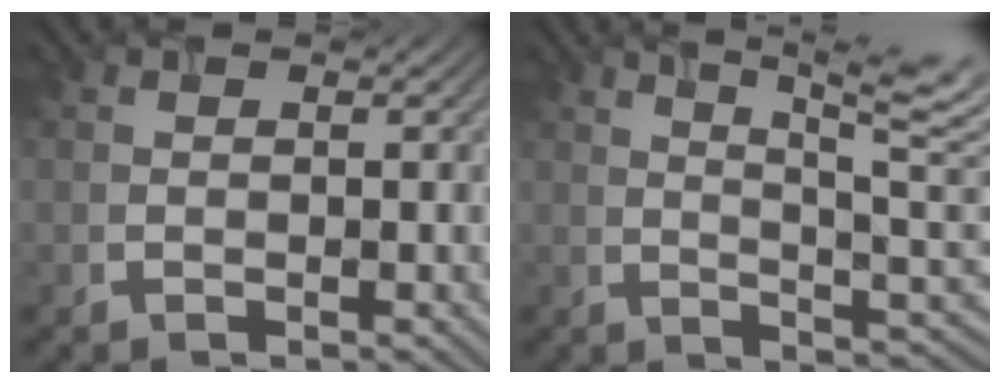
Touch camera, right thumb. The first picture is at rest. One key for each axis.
{"total": 11.0, "fx": 6.6, "fy": 2.5, "fz": 8.5, "tx": -0.129, "ty": 0.005, "tz": 0.096}